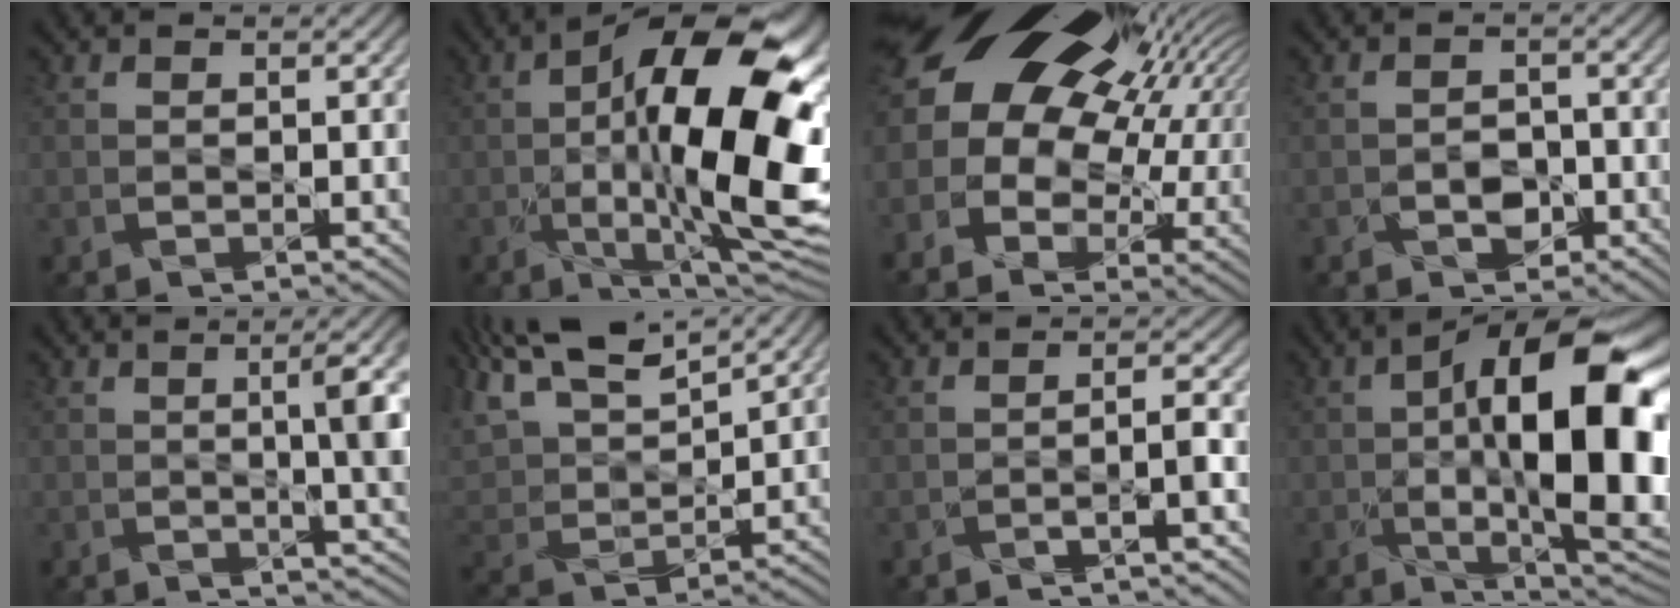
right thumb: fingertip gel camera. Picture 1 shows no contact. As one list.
[{"total": 18.9, "force": [-0.9, 6.2, 17.8], "torque": [-0.286, 0.009, -0.012]}, {"total": 20.0, "force": [7.9, 13.5, 12.5], "torque": [-0.261, 0.049, 0.143]}, {"total": 2.3, "force": [-1.2, 1.9, 0.6], "torque": [-0.012, 0.000, -0.019]}, {"total": 8.5, "force": [0.6, 2.5, 8.1], "torque": [-0.083, 0.019, 0.009]}, {"total": 11.7, "force": [9.3, 3.7, 6.0], "torque": [-0.167, 0.023, 0.166]}, {"total": 2.1, "force": [-1.2, 0.2, 1.7], "torque": [-0.022, 0.009, -0.035]}, {"total": 17.5, "force": [-0.8, 6.9, 16.1], "torque": [-0.231, 0.007, -0.018]}]